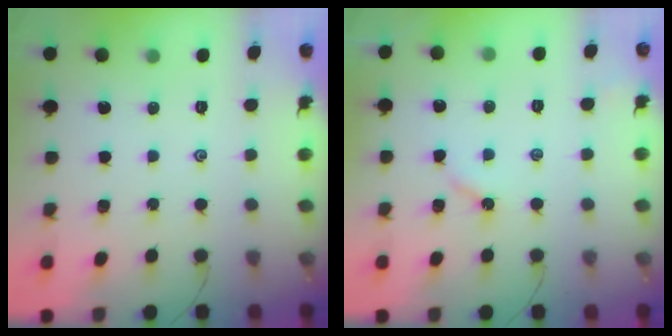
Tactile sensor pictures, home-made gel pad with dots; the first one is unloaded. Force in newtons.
{"total": 2.6, "press": 2.6, "slide": 0.4}